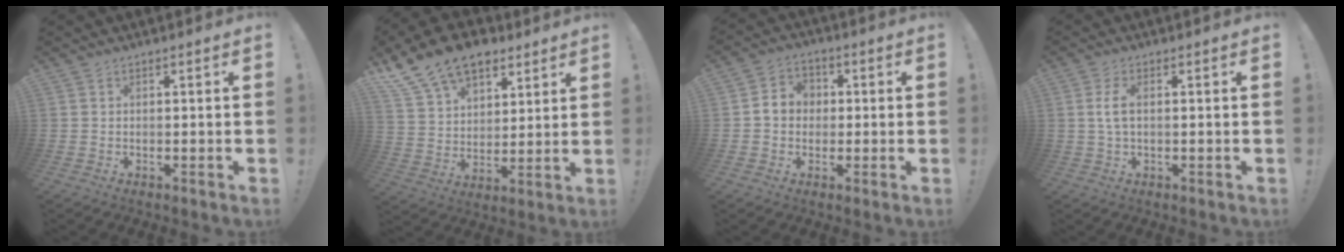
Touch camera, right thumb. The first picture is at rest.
{"total": 16.0, "force": [10.7, 9.7, 6.8], "torque": [-0.127, -0.064, 0.202]}
{"total": 6.8, "force": [0.1, 6.1, 2.9], "torque": [-0.046, 0.016, 0.006]}
{"total": 5.1, "force": [0.6, 2.2, 4.6], "torque": [-0.090, -0.001, 0.006]}